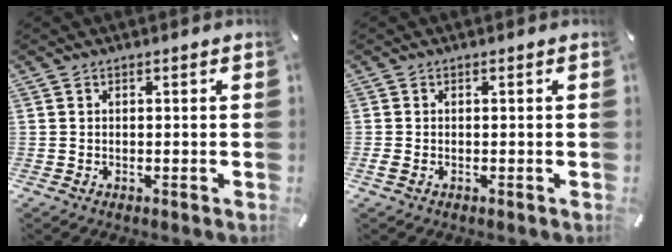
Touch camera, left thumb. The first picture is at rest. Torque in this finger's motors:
{"motor_torque": [0.07, 0.08, 0.09, -0.08, 0.01]}